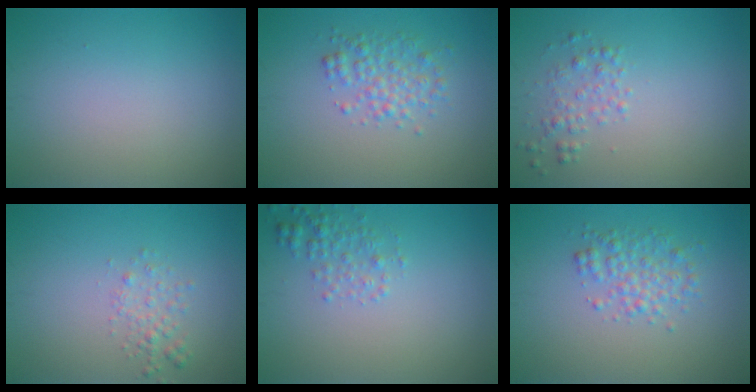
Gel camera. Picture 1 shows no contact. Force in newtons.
{"total": 2.6, "press": 2.6, "slide": 0.0}
{"total": 1.7, "press": 1.7, "slide": 0.1}
{"total": 1.6, "press": 1.6, "slide": 0.1}
{"total": 1.9, "press": 1.9, "slide": 0.1}
{"total": 2.6, "press": 2.6, "slide": 0.0}